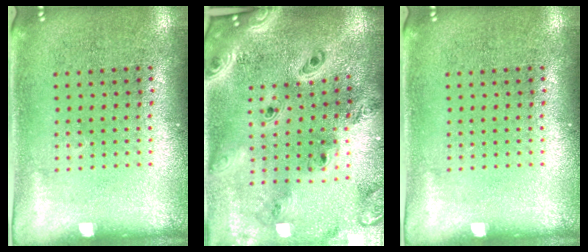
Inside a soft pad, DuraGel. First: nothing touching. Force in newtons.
{"total": 3.6, "press": 2.8, "slide": 2.3}
{"total": 0.0}